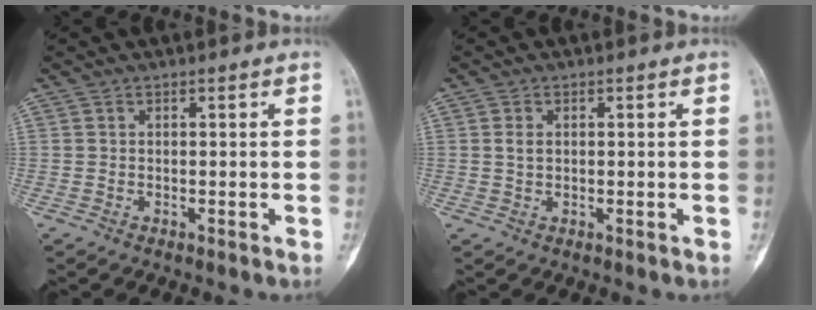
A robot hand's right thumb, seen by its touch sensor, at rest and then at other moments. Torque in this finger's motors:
{"motor_torque": [0.10, 0.10, 0.06, -0.13, 0.05]}